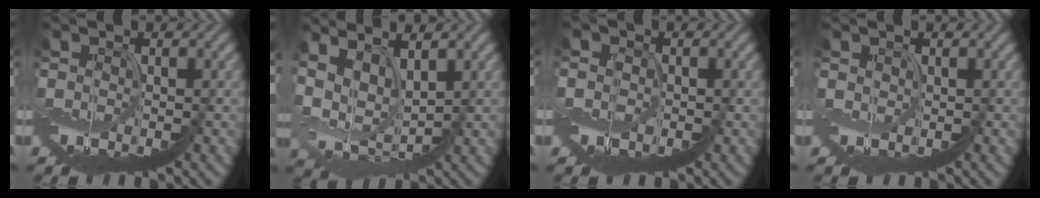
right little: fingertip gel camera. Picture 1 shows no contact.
{"total": 3.4, "force": [2.6, 0.6, 2.1], "torque": [-0.053, 0.020, 0.043]}
{"total": 2.3, "force": [-0.4, 2.0, 1.2], "torque": [0.006, 0.007, -0.025]}
{"total": 1.1, "force": [0.8, -0.3, -0.7], "torque": [0.012, 0.005, 0.018]}